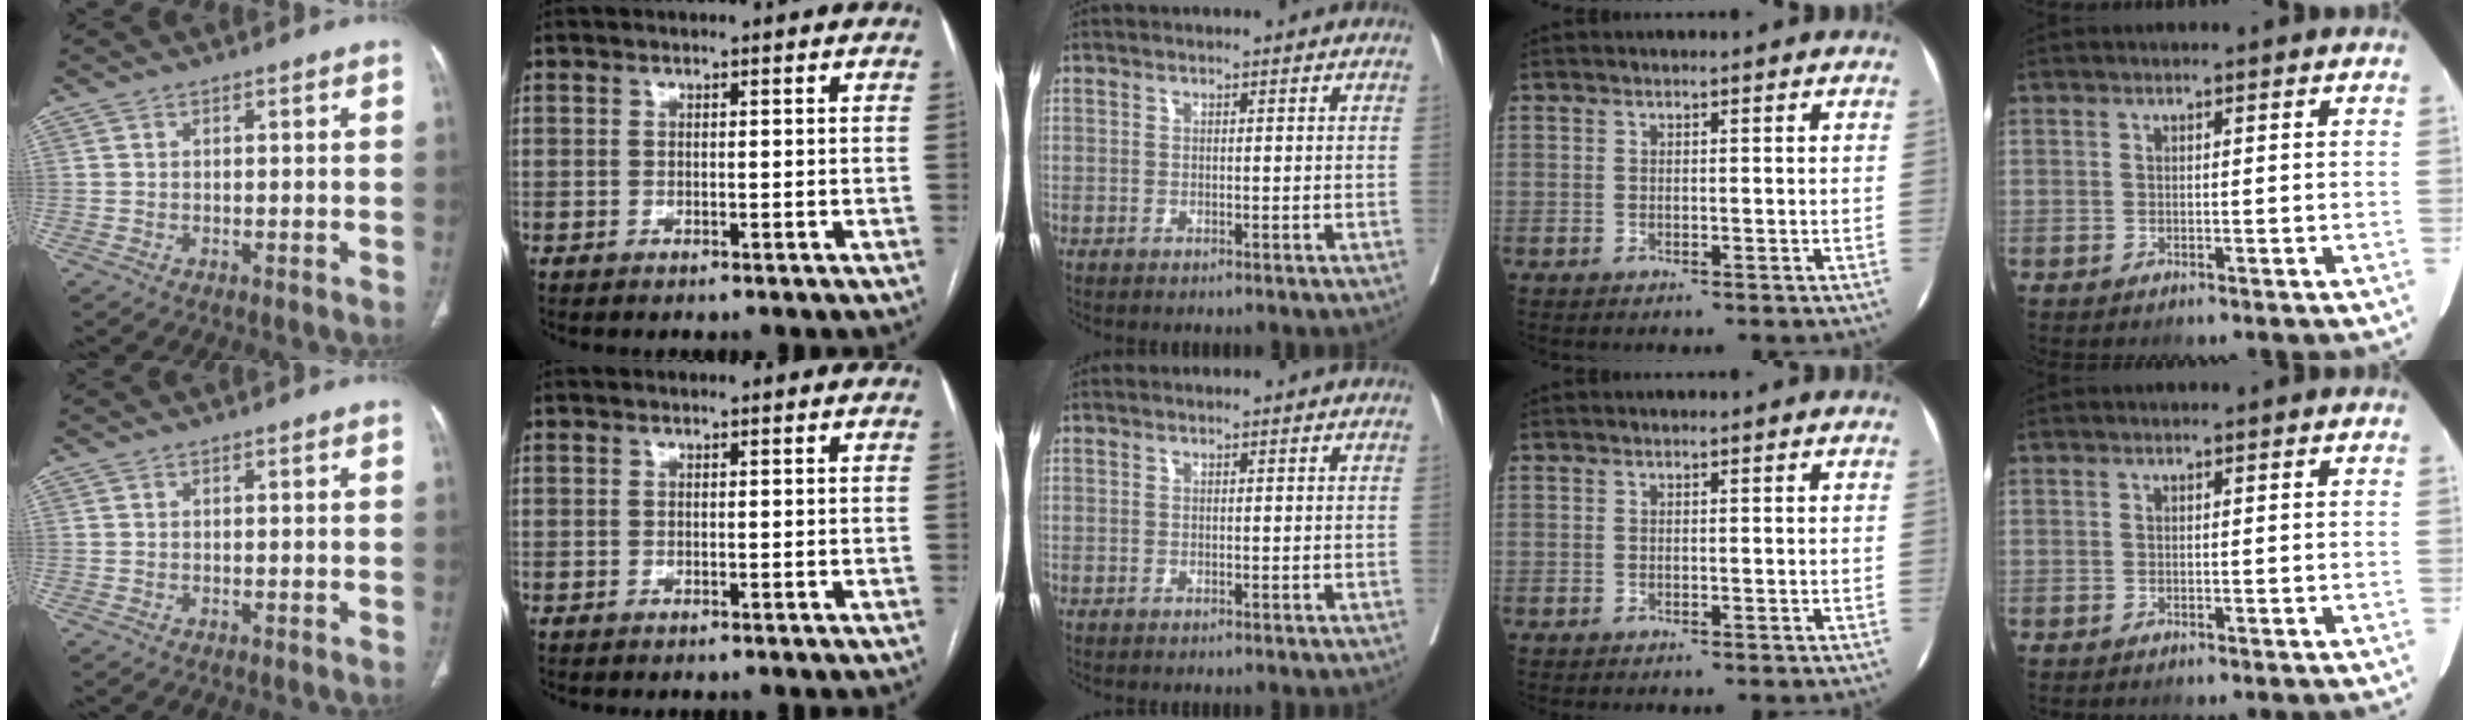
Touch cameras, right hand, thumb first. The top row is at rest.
{}